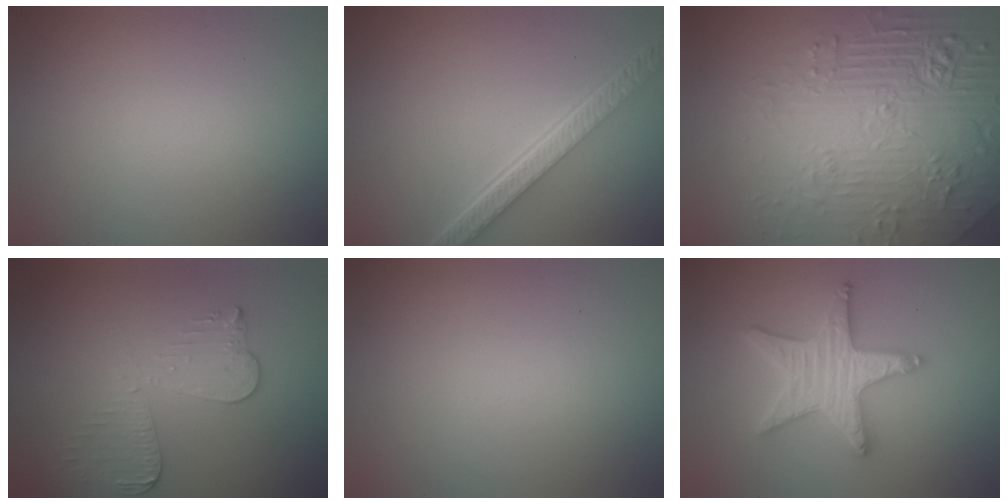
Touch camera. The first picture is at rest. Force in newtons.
{"total": 5.3, "press": 3.9, "slide": 3.6}
{"total": 8.2, "press": 6.2, "slide": 5.4}
{"total": 3.6, "press": 3.2, "slide": 1.7}
{"total": 0.0}
{"total": 5.2, "press": 5.2, "slide": 0.9}